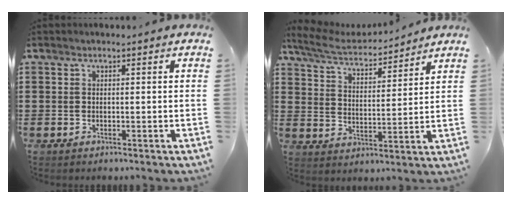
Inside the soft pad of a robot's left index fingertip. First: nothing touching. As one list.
[{"total": 5.3, "force": [4.9, 1.0, 1.6], "torque": [-0.058, -0.028, 0.082]}]